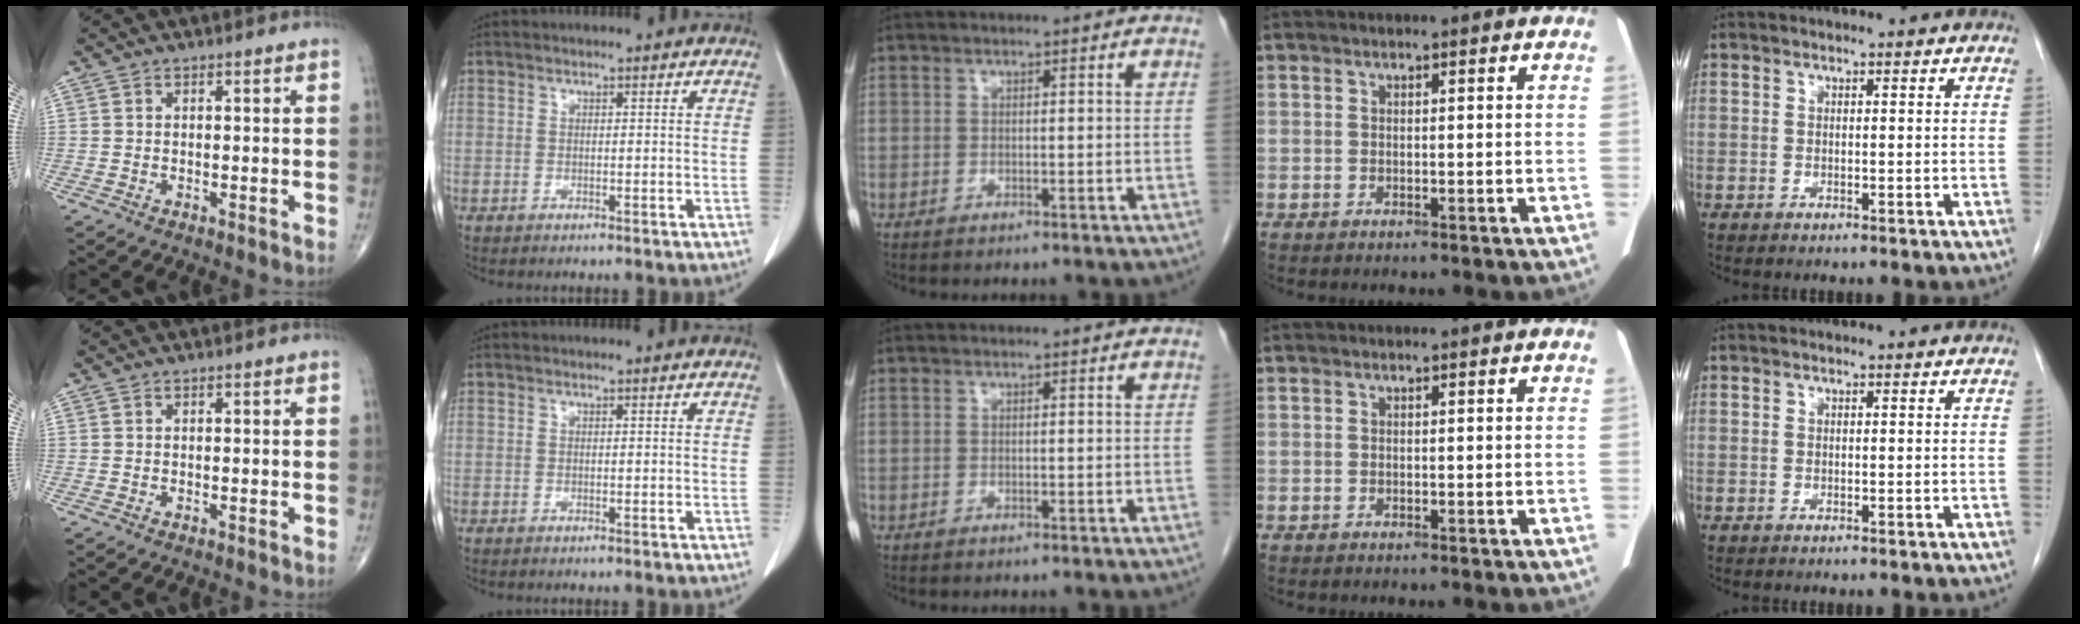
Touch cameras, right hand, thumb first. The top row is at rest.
{}